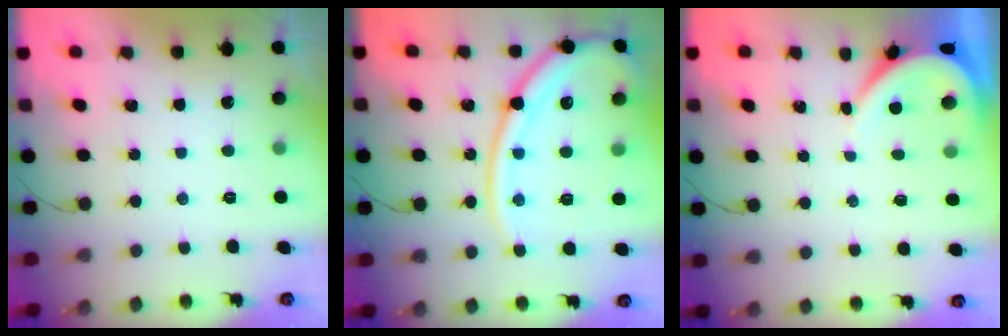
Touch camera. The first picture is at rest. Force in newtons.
{"total": 17.2, "press": 17.1, "slide": 1.8}
{"total": 3.3, "press": 3.3, "slide": 0.6}